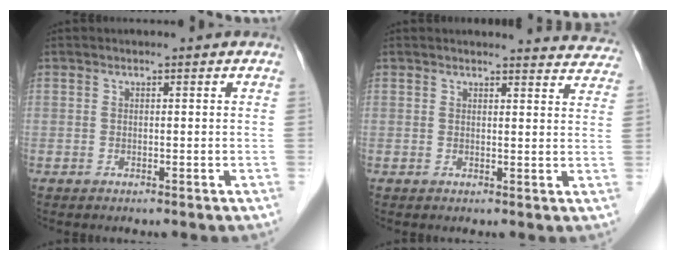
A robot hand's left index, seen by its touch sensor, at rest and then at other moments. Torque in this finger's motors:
{"motor_torque": [0.93, -0.90, 0.09, 0.00]}